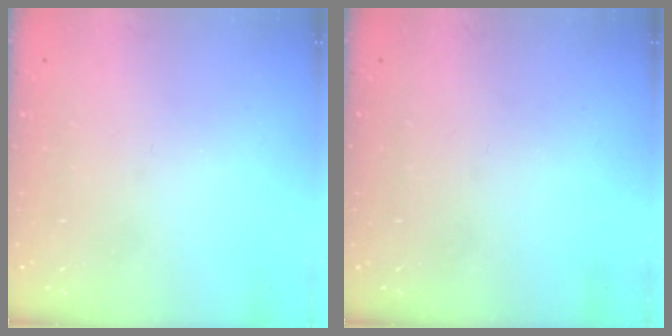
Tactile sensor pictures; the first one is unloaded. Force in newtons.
{"total": 0.0}